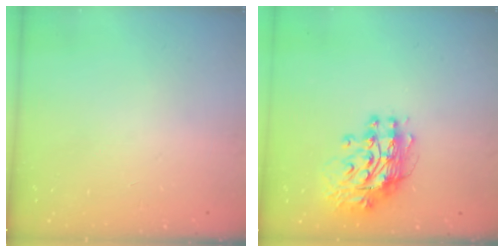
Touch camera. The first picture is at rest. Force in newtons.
{"total": 12.3, "press": 12.2, "slide": 1.1}